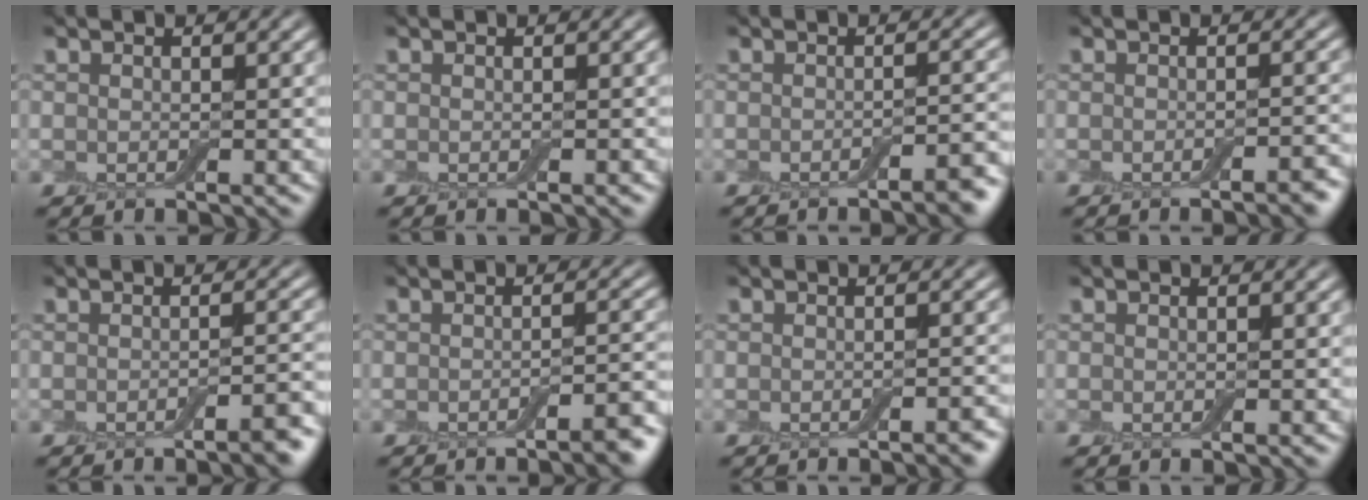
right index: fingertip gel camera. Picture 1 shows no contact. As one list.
[{"total": 0.0}, {"total": 2.7, "force": [-1.7, 0.5, 2.1], "torque": [-0.020, 0.005, -0.030]}, {"total": 2.0, "force": [-1.3, 0.5, 1.5], "torque": [-0.013, 0.002, -0.022]}, {"total": 2.7, "force": [-1.5, 0.5, 2.1], "torque": [-0.022, 0.004, -0.029]}, {"total": 3.0, "force": [-1.9, 0.6, 2.3], "torque": [-0.023, 0.005, -0.033]}, {"total": 1.7, "force": [-1.0, 0.4, 1.3], "torque": [-0.008, 0.002, -0.017]}, {"total": 0.0}]